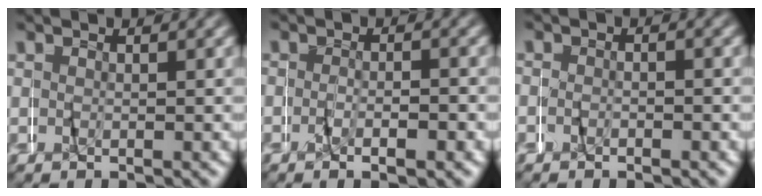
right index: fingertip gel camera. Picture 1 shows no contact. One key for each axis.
{"total": 1.4, "fx": -1.2, "fy": 0.3, "fz": 0.6, "tx": -0.018, "ty": 0.000, "tz": -0.026}
{"total": 0.8, "fx": -0.7, "fy": 0.2, "fz": -0.3, "tx": 0.002, "ty": 0.003, "tz": -0.018}